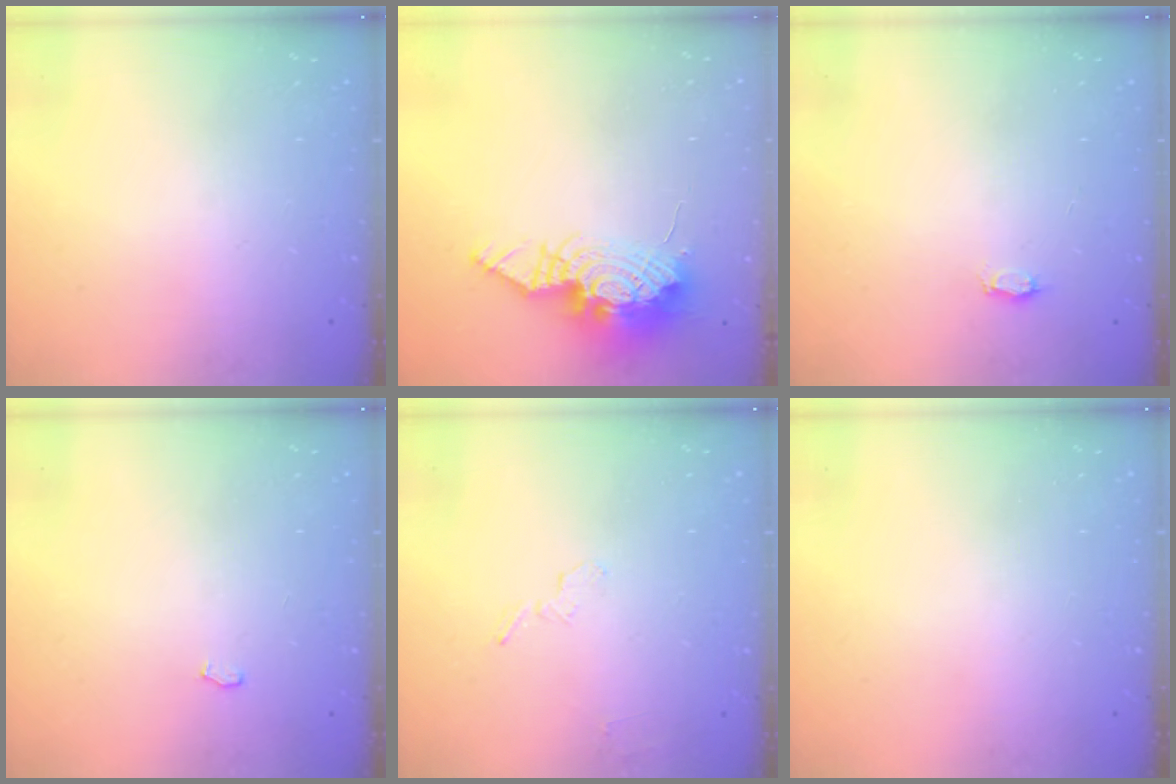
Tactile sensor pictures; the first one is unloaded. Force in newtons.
{"total": 13.5, "press": 13.5, "slide": 1.4}
{"total": 2.3, "press": 2.3, "slide": 0.3}
{"total": 3.7, "press": 2.8, "slide": 2.5}
{"total": 4.8, "press": 4.7, "slide": 1.1}
{"total": 0.0}